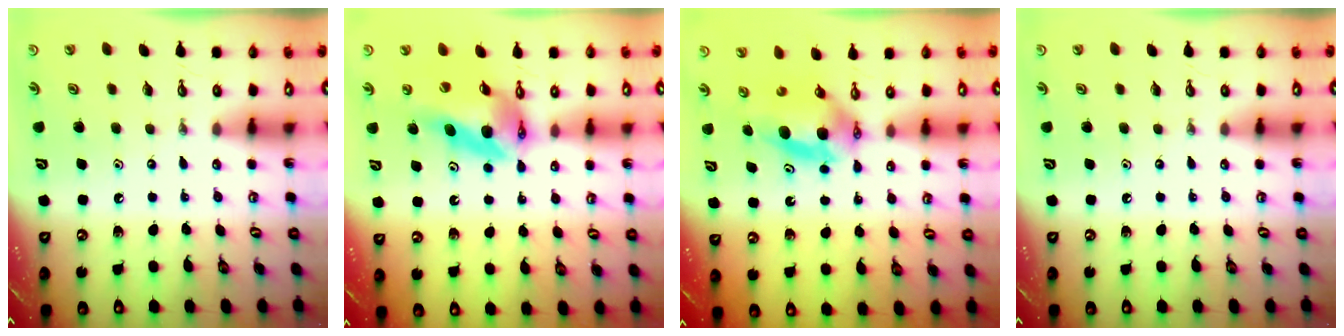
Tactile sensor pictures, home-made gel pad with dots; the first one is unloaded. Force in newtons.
{"total": 14.2, "press": 14.1, "slide": 1.5}
{"total": 6.6, "press": 6.2, "slide": 2.5}
{"total": 0.0}